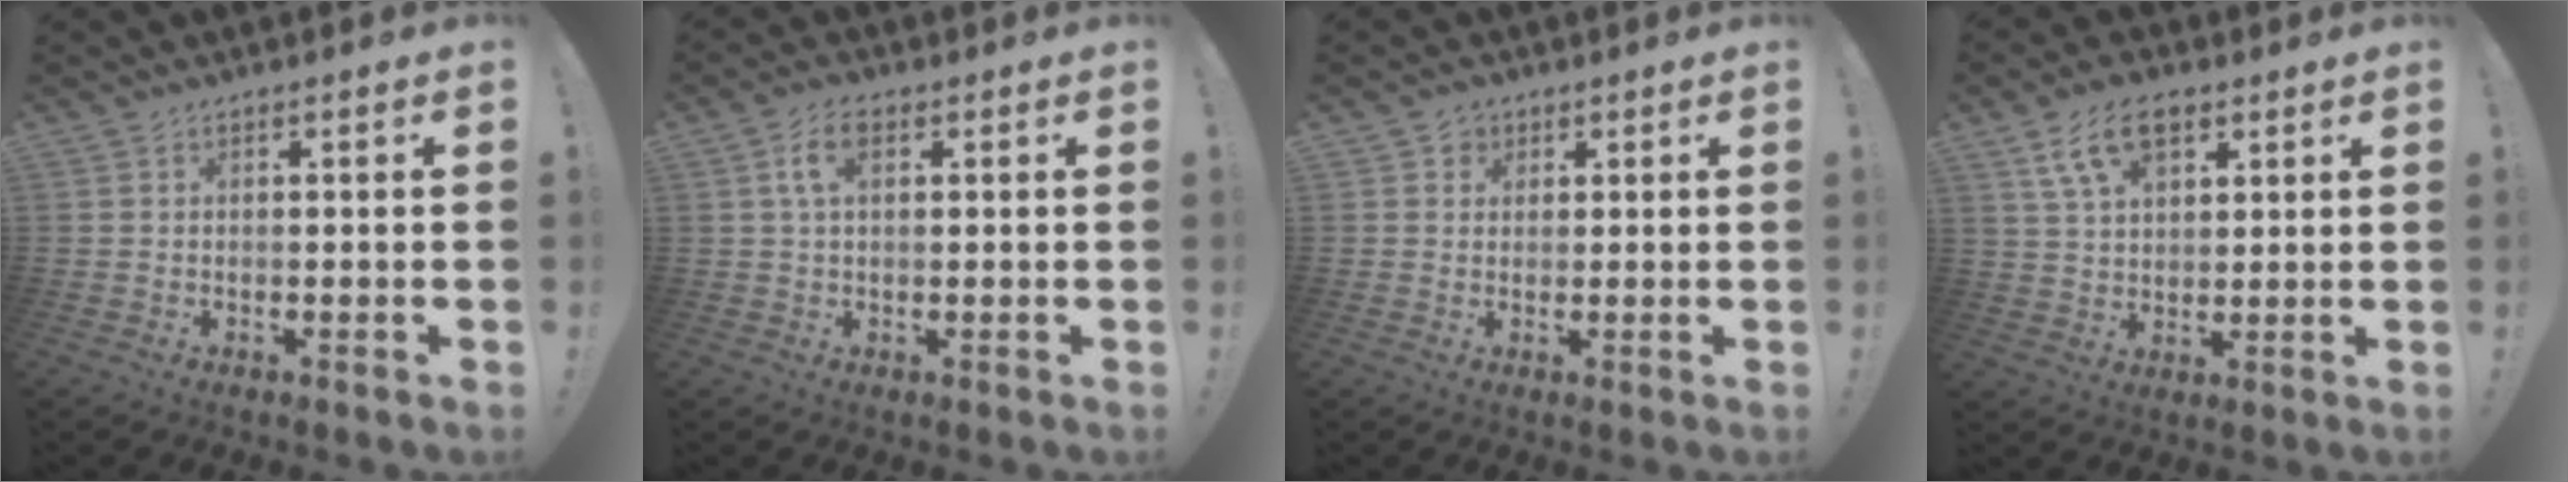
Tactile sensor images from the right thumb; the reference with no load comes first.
{"total": 5.9, "force": [2.0, 3.2, 4.5], "torque": [-0.077, 0.003, 0.034]}
{"total": 2.8, "force": [1.1, 2.6, 0.4], "torque": [0.000, -0.003, 0.019]}
{"total": 10.9, "force": [5.8, 6.3, 6.8], "torque": [-0.119, -0.003, 0.110]}